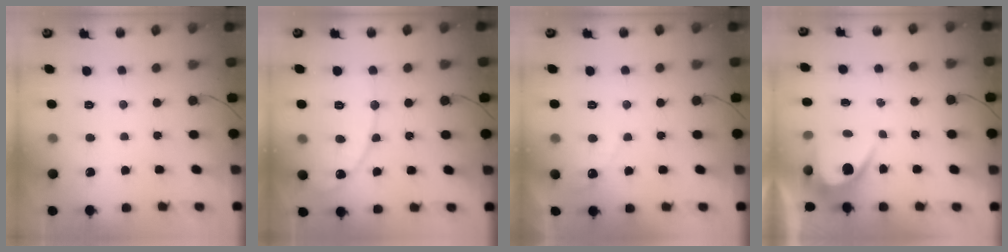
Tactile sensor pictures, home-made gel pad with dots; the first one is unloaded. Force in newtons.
{"total": 11.4, "press": 11.3, "slide": 1.0}
{"total": 4.6, "press": 4.6, "slide": 0.3}
{"total": 5.7, "press": 5.7, "slide": 0.3}